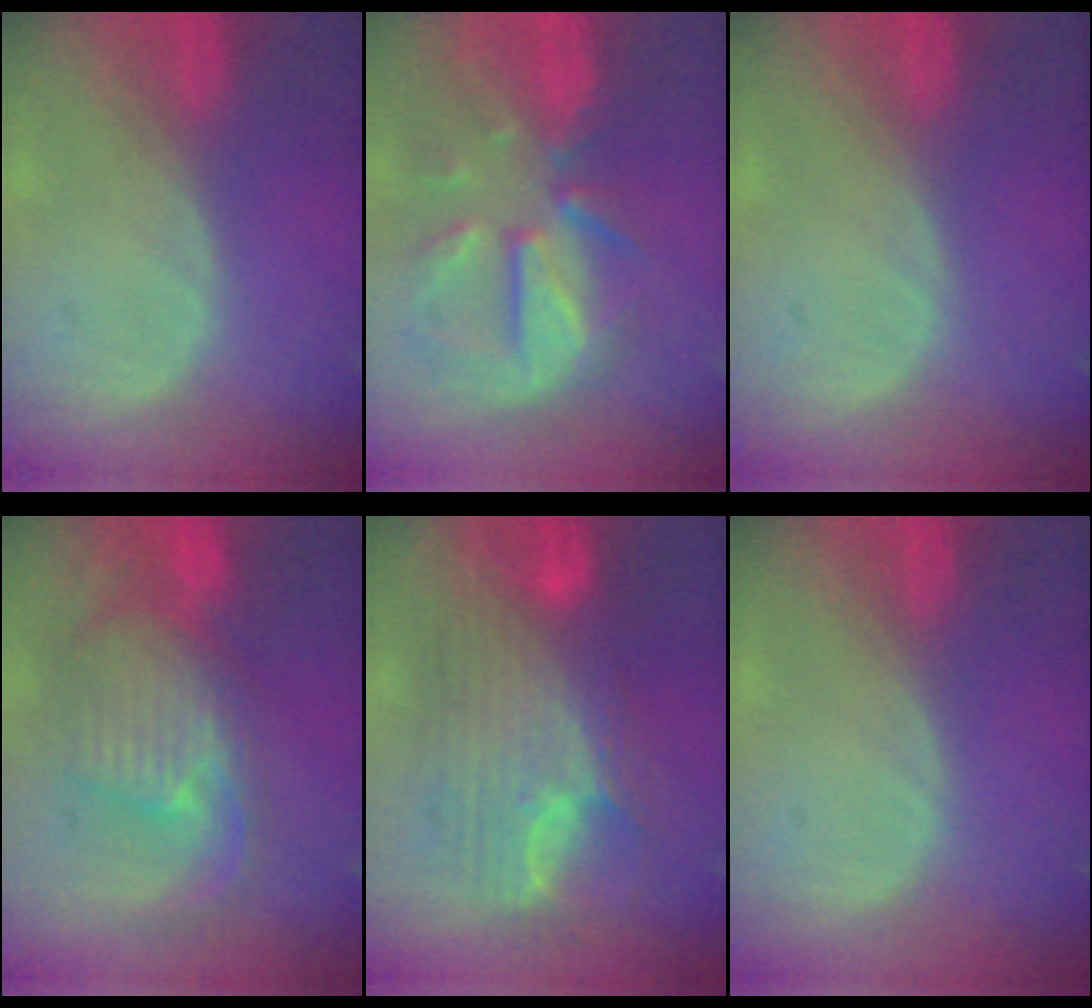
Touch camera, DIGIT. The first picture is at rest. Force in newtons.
{"total": 11.3, "press": 9.9, "slide": 5.5}
{"total": 0.0}
{"total": 11.1, "press": 9.7, "slide": 5.3}
{"total": 11.9, "press": 11.8, "slide": 1.0}
{"total": 0.0}